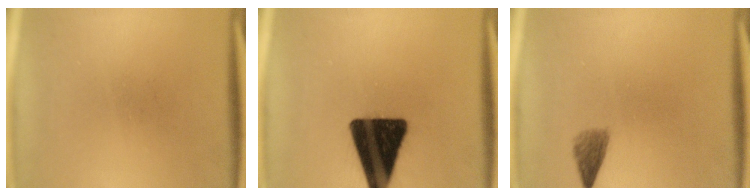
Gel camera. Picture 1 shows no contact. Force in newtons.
{"total": 18.5}
{"total": 2.2}